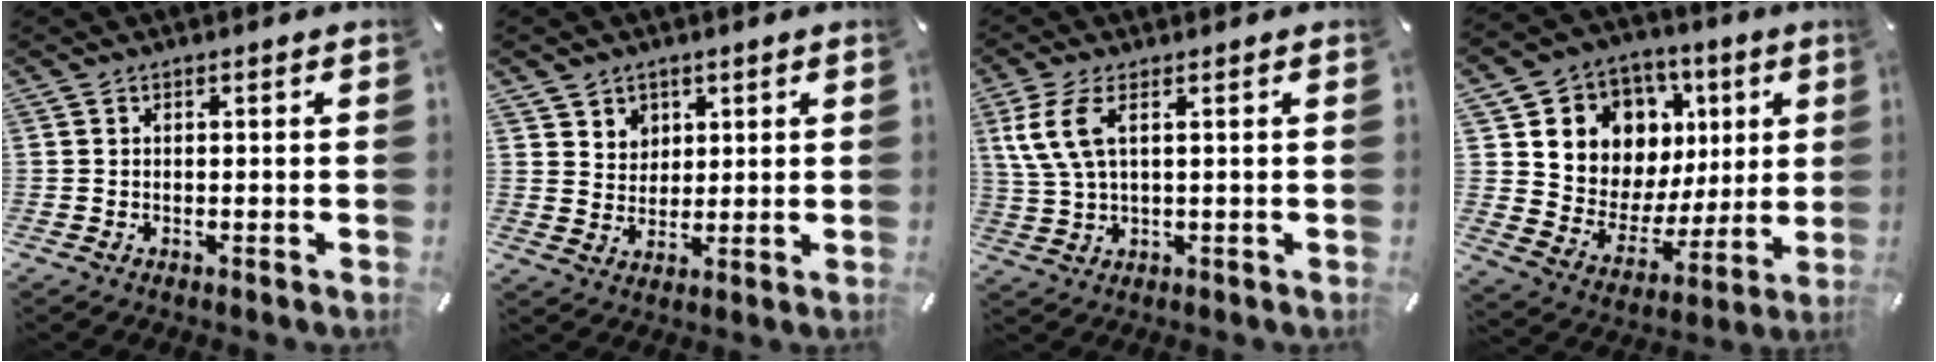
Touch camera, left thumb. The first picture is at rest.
{"total": 5.4, "force": [3.0, 4.5, -0.3], "torque": [-0.003, -0.018, 0.054]}
{"total": 7.3, "force": [2.6, 3.1, 6.1], "torque": [-0.144, -0.004, 0.045]}
{"total": 10.7, "force": [4.1, 9.7, 1.6], "torque": [-0.033, -0.049, 0.091]}